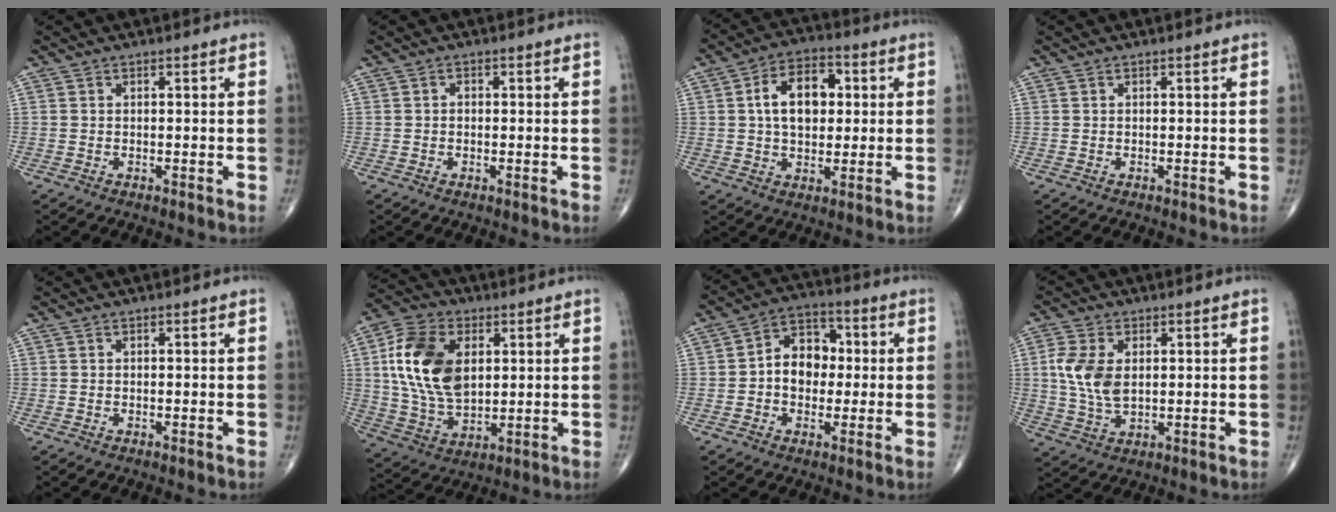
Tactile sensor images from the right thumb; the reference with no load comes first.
{"total": 0.9, "force": [0.0, 0.7, 0.5], "torque": [-0.002, 0.005, -0.003]}
{"total": 11.6, "force": [1.9, 7.5, 8.6], "torque": [-0.117, 0.014, 0.026]}
{"total": 0.0}
{"total": 0.0}
{"total": 16.8, "force": [3.6, 10.6, 12.5], "torque": [-0.223, -0.006, 0.069]}
{"total": 9.6, "force": [0.1, 7.3, 6.3], "torque": [-0.065, 0.028, -0.010]}
{"total": 8.7, "force": [1.4, 5.1, 6.8], "torque": [-0.145, -0.004, 0.032]}